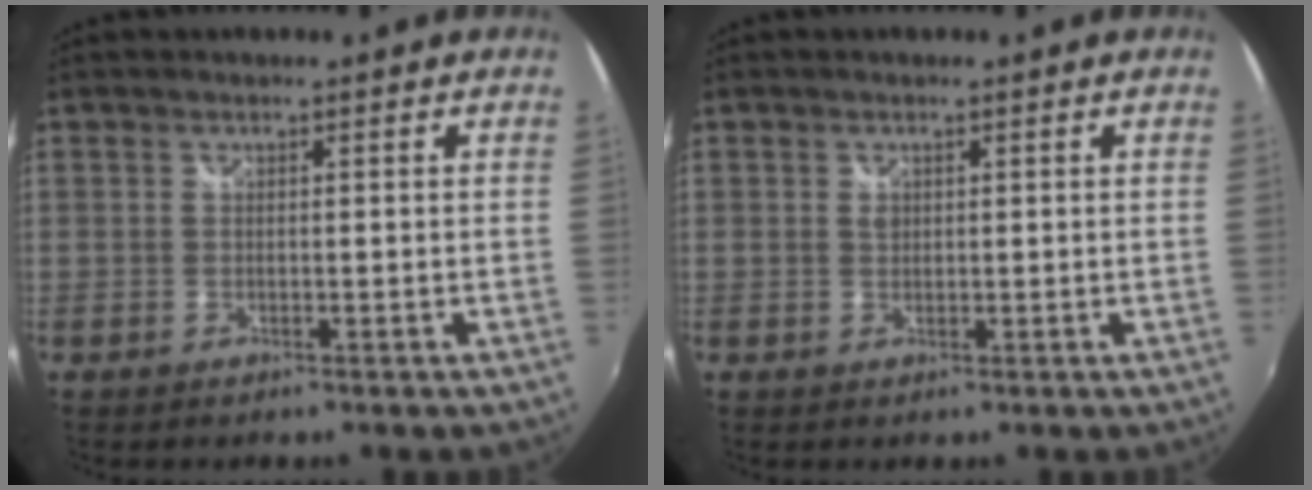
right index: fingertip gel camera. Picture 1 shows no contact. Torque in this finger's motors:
{"motor_torque": [-0.04, 0.00, 0.02, 0.02]}